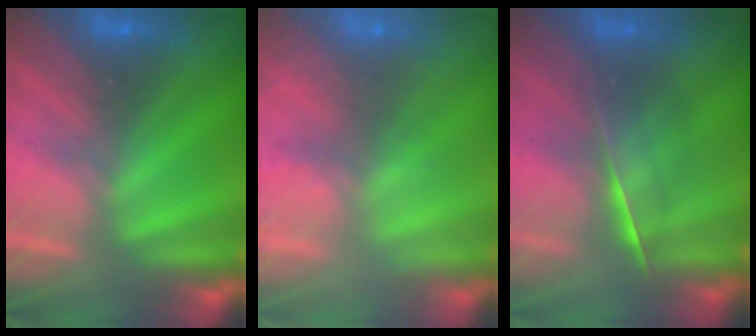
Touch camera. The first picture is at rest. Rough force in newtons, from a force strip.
{"total": 5.8}
{"total": 2.1}